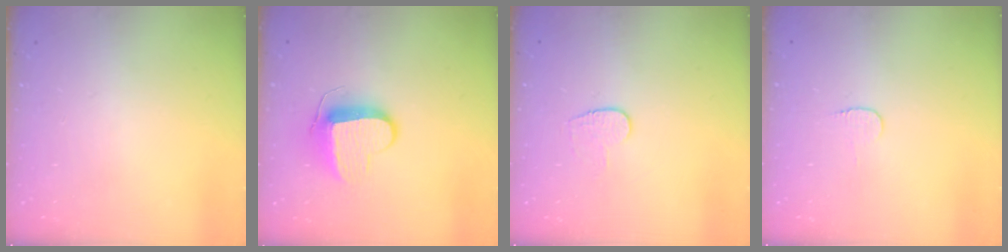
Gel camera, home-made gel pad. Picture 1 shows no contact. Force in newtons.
{"total": 10.0, "press": 10.0, "slide": 0.2}
{"total": 6.6, "press": 6.6, "slide": 0.6}
{"total": 3.3, "press": 3.3, "slide": 0.3}